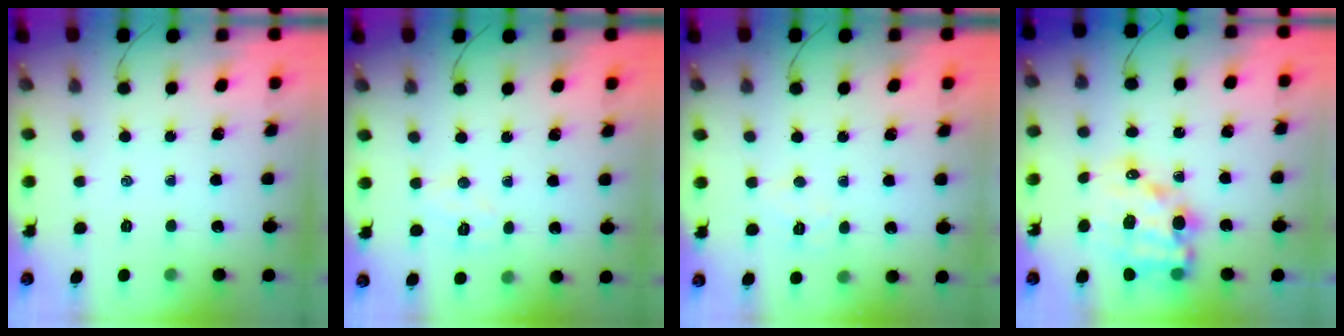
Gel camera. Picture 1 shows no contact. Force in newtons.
{"total": 5.8, "press": 5.7, "slide": 1.1}
{"total": 5.6, "press": 5.5, "slide": 1.1}
{"total": 14.4, "press": 14.0, "slide": 3.3}